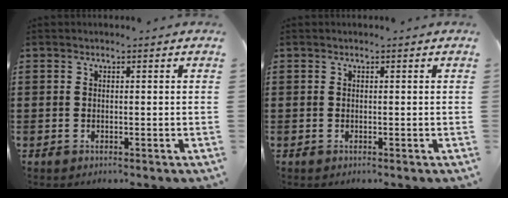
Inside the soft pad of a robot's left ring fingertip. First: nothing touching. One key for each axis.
{"total": 0.0}